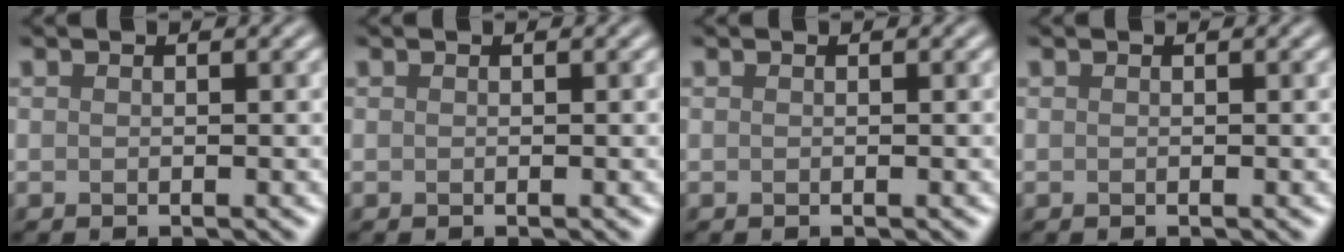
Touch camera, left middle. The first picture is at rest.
{"total": 0.0}
{"total": 0.0}
{"total": 0.0}